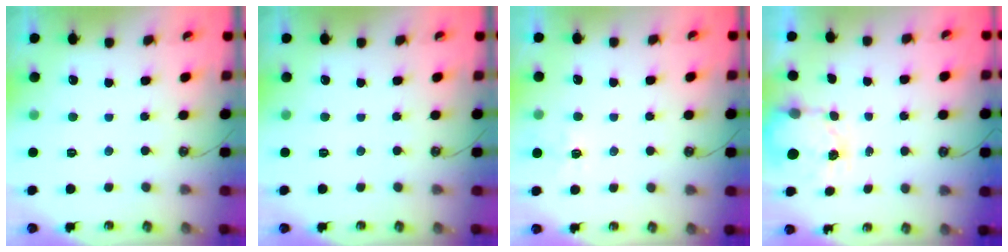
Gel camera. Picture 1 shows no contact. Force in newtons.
{"total": 0.0}
{"total": 4.4, "press": 4.4, "slide": 0.5}
{"total": 3.7, "press": 3.7, "slide": 0.4}